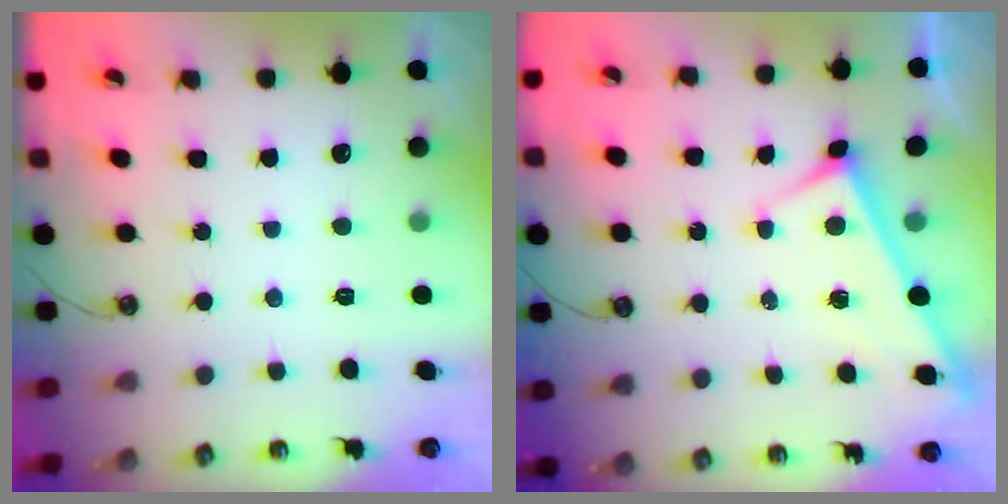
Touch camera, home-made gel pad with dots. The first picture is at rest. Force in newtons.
{"total": 3.0, "press": 3.0, "slide": 0.3}